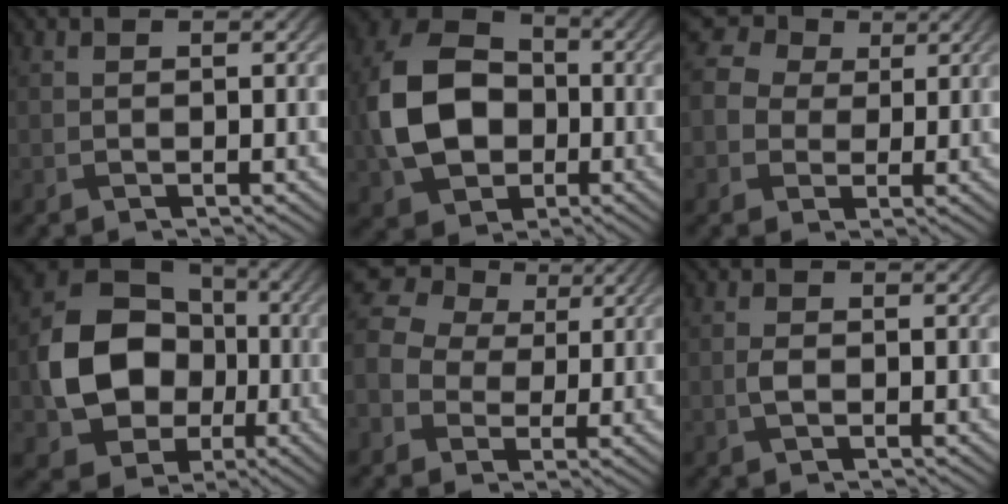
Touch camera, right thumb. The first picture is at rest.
{"total": 12.3, "force": [-1.3, 9.3, 8.0], "torque": [-0.183, 0.005, -0.033]}
{"total": 7.5, "force": [1.7, 6.5, 3.4], "torque": [-0.108, 0.026, 0.018]}
{"total": 12.7, "force": [-1.5, 10.3, 7.3], "torque": [-0.151, -0.001, -0.039]}
{"total": 9.8, "force": [1.0, 8.3, 5.0], "torque": [-0.157, 0.014, 0.009]}
{"total": 1.3, "force": [-0.2, 0.6, 1.1], "torque": [-0.026, 0.000, -0.006]}